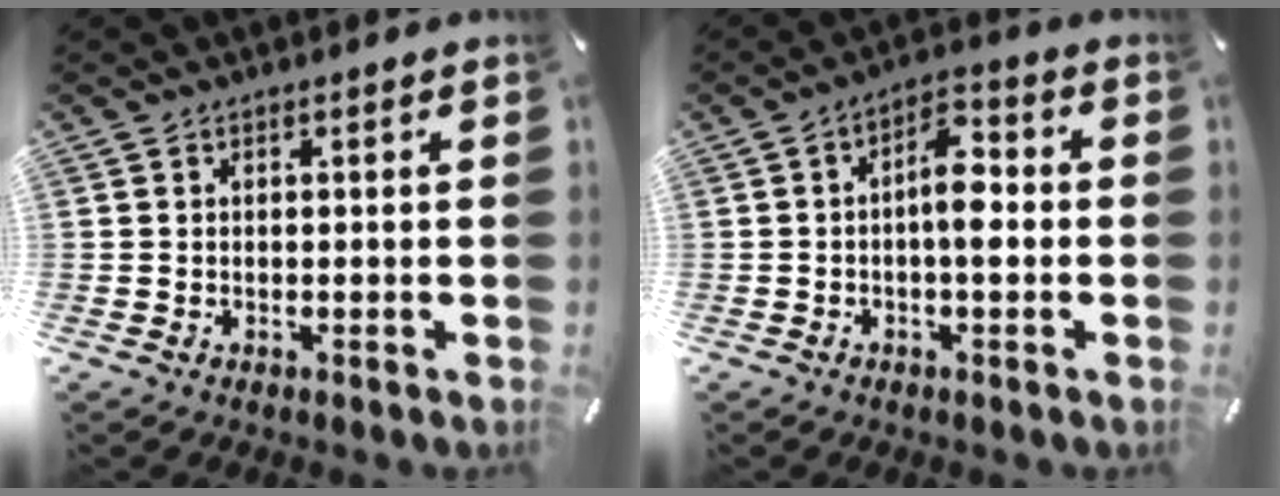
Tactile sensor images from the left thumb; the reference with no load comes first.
{"total": 8.2, "force": [-0.8, 3.7, 7.2], "torque": [-0.101, 0.011, -0.015]}